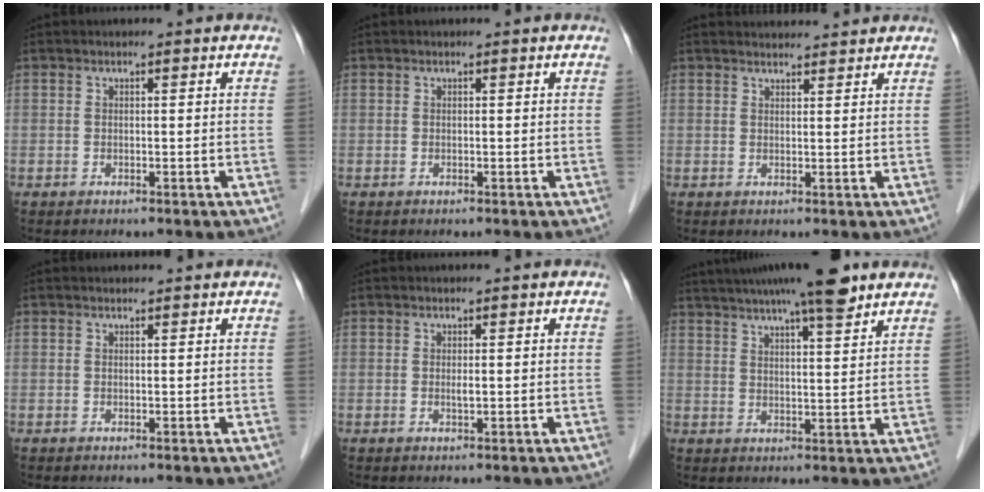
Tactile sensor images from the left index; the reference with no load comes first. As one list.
[{"total": 0.0}, {"total": 4.3, "force": [4.2, 0.5, 0.5], "torque": [-0.013, 0.020, 0.056]}, {"total": 1.0, "force": [1.0, 0.1, 0.2], "torque": [-0.007, 0.012, 0.019]}, {"total": 0.7, "force": [0.1, 0.1, 0.7], "torque": [-0.016, -0.002, 0.002]}, {"total": 14.4, "force": [11.5, 1.3, 8.6], "torque": [-0.144, 0.029, 0.167]}]